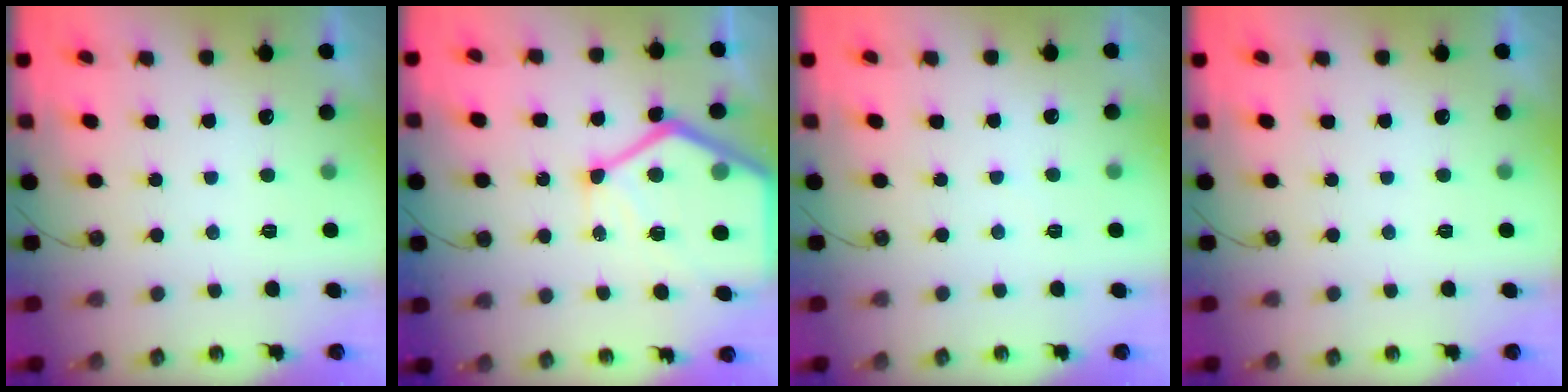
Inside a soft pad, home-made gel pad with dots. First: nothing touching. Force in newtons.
{"total": 18.9, "press": 18.8, "slide": 1.9}
{"total": 2.5, "press": 2.4, "slide": 0.4}
{"total": 0.0}